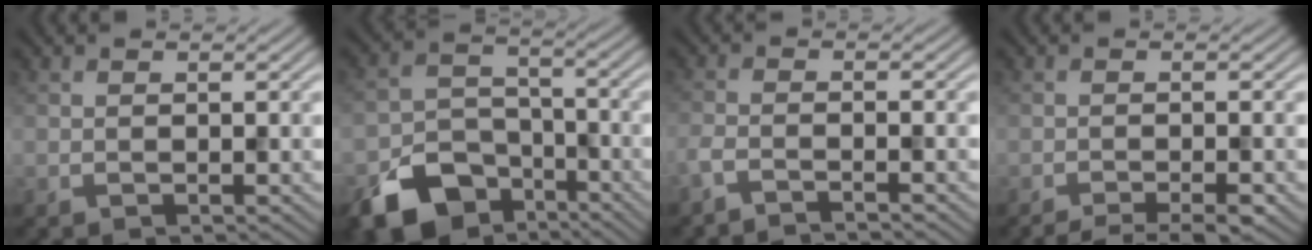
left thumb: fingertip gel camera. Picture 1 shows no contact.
{"total": 11.3, "force": [-7.1, 7.1, 5.1], "torque": [-0.113, -0.025, -0.129]}
{"total": 3.0, "force": [-2.7, 0.3, 1.5], "torque": [-0.022, -0.007, -0.062]}
{"total": 4.3, "force": [-3.3, 0.6, 2.7], "torque": [-0.041, 0.002, -0.053]}